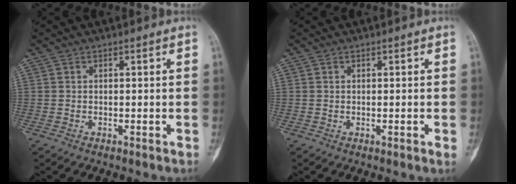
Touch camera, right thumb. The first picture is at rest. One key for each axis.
{"total": 0.9, "fx": 0.0, "fy": 0.2, "fz": 0.9, "tx": -0.010, "ty": 0.000, "tz": -0.001}